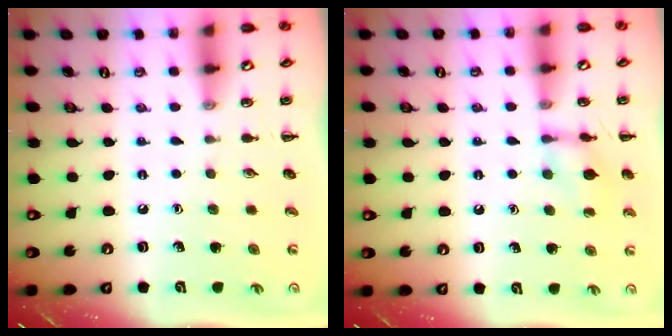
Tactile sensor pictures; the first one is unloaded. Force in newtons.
{"total": 10.5, "press": 10.3, "slide": 1.5}